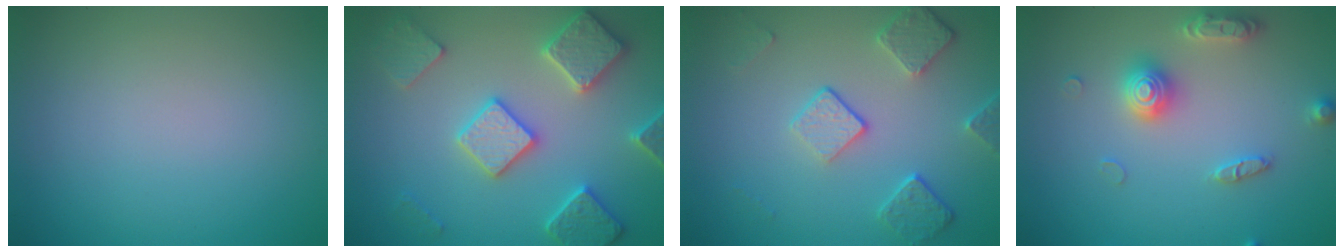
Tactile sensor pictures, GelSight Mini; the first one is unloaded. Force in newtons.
{"total": 5.1, "press": 4.9, "slide": 1.2}
{"total": 4.1, "press": 3.2, "slide": 2.6}
{"total": 3.7, "press": 3.6, "slide": 0.4}